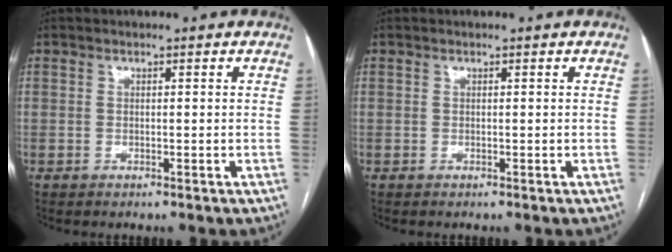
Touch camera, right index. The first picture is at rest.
{"total": 0.0}